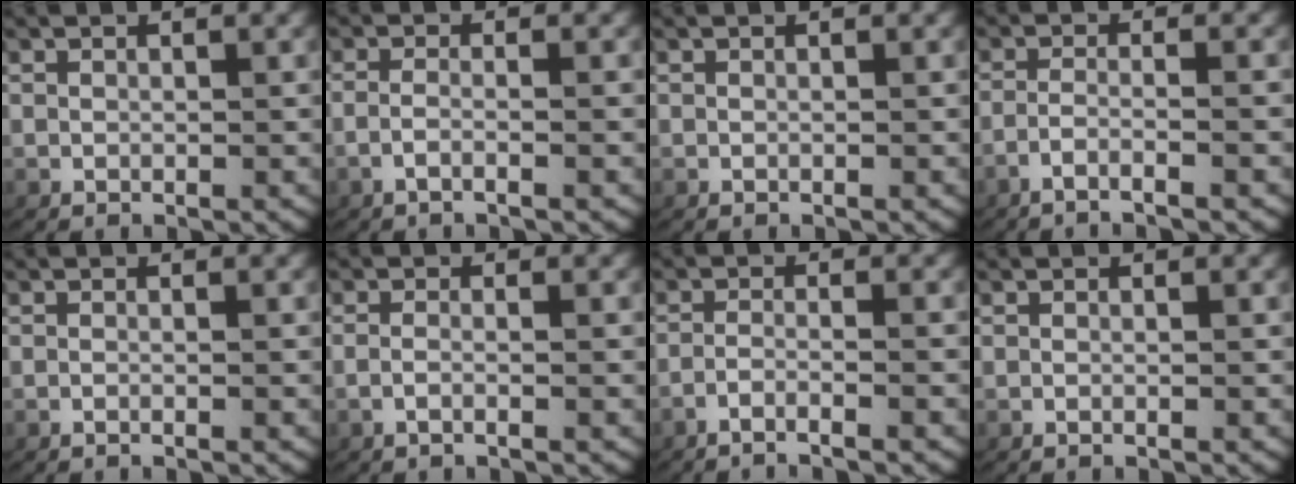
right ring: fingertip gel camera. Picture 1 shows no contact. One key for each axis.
{"total": 1.8, "fx": -0.9, "fy": 0.2, "fz": 1.5, "tx": -0.045, "ty": -0.009, "tz": -0.014}
{"total": 0.0}
{"total": 2.7, "fx": -2.0, "fy": 0.2, "fz": 1.9, "tx": -0.053, "ty": -0.011, "tz": -0.032}
{"total": 0.7, "fx": -0.6, "fy": 0.0, "fz": 0.3, "tx": -0.005, "ty": 0.001, "tz": -0.011}
{"total": 1.4, "fx": -0.7, "fy": 0.1, "fz": 1.1, "tx": -0.035, "ty": -0.009, "tz": -0.010}
{"total": 2.7, "fx": -2.2, "fy": 0.1, "fz": 1.4, "tx": -0.040, "ty": -0.010, "tz": -0.036}
{"total": 0.0}